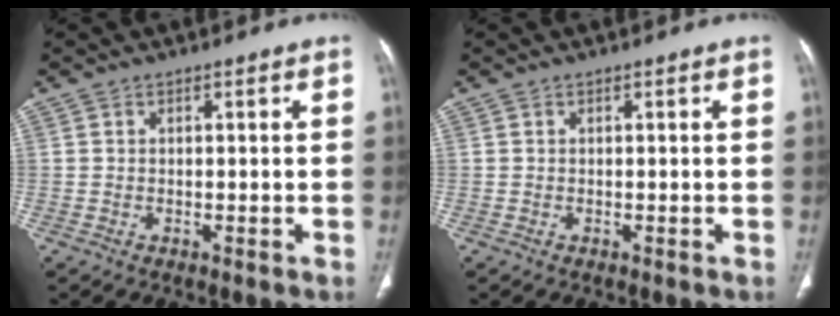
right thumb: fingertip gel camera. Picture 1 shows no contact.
{"total": 0.0}